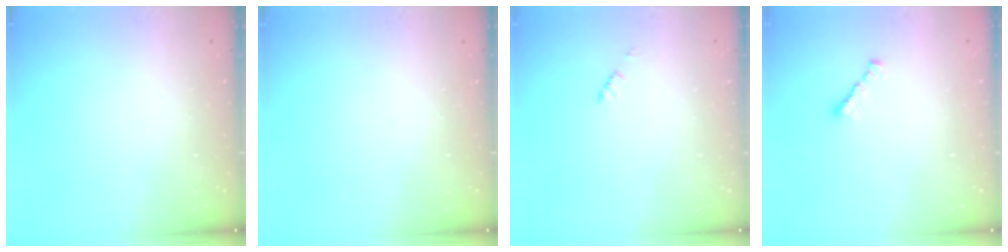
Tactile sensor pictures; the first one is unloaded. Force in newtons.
{"total": 0.0}
{"total": 1.2, "press": 1.2, "slide": 0.2}
{"total": 1.7, "press": 1.6, "slide": 0.5}